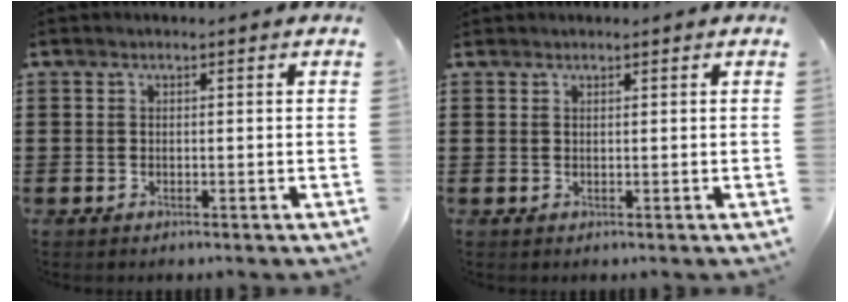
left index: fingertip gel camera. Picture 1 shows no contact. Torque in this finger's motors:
{"motor_torque": [-0.01, 0.07, -0.05, -0.01]}